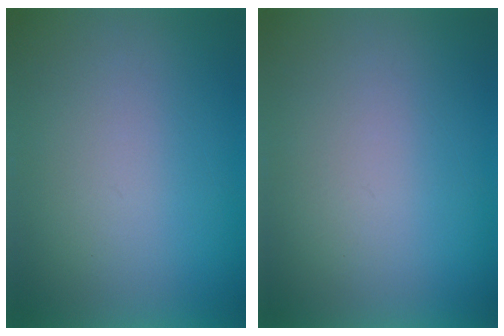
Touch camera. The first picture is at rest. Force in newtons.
{"total": 1.0}